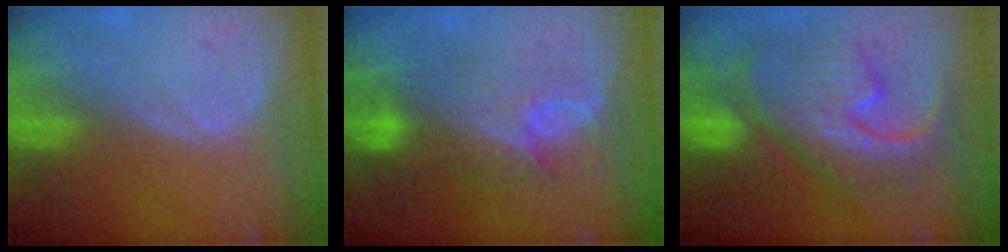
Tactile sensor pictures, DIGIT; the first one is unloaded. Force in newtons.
{"total": 8.5, "press": 8.1, "slide": 2.6}
{"total": 12.4, "press": 12.3, "slide": 1.4}